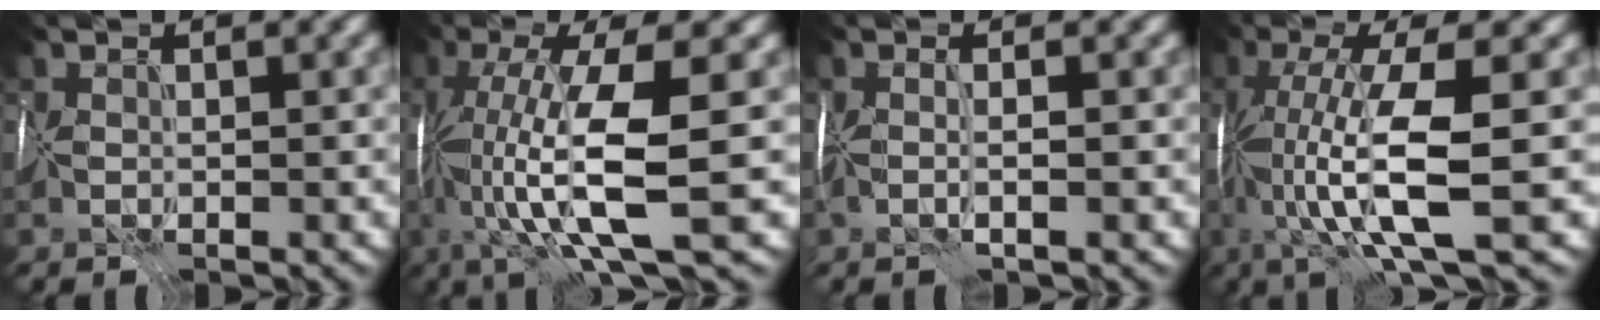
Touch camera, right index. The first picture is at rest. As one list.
[{"total": 9.8, "force": [-1.4, 1.8, 9.5], "torque": [-0.163, -0.016, -0.023]}, {"total": 1.2, "force": [-0.4, -1.2, 0.0], "torque": [0.012, -0.006, -0.009]}, {"total": 8.6, "force": [-1.5, 1.4, 8.3], "torque": [-0.151, -0.011, -0.027]}]